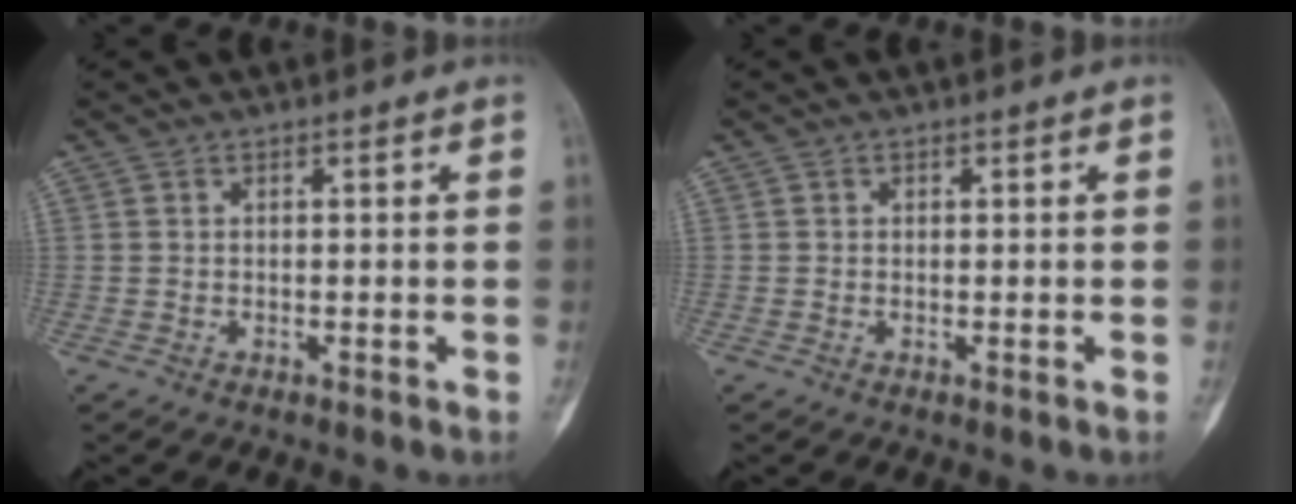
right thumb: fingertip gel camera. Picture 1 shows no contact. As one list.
[{"total": 0.0}]